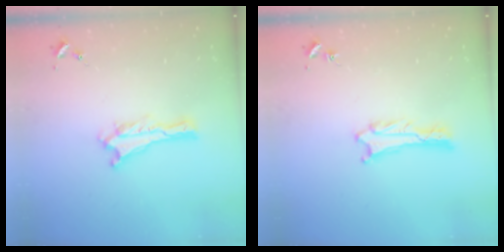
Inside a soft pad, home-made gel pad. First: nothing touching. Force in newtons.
{"total": 1.3, "press": 1.3, "slide": 0.0}